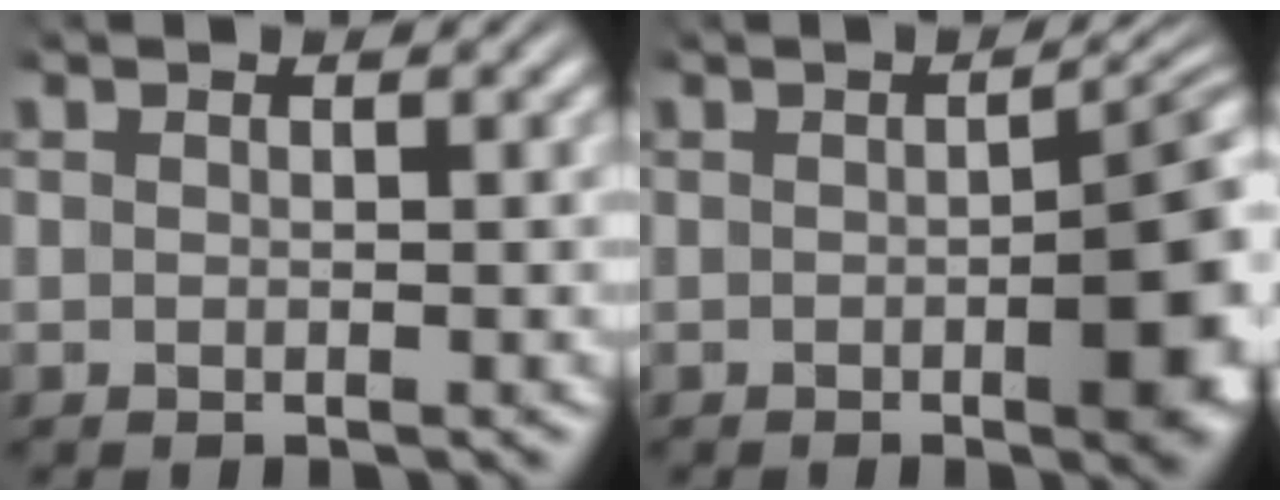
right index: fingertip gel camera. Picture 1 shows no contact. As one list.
[{"total": 7.7, "force": [-1.1, 2.8, 7.1], "torque": [-0.064, 0.008, -0.025]}]